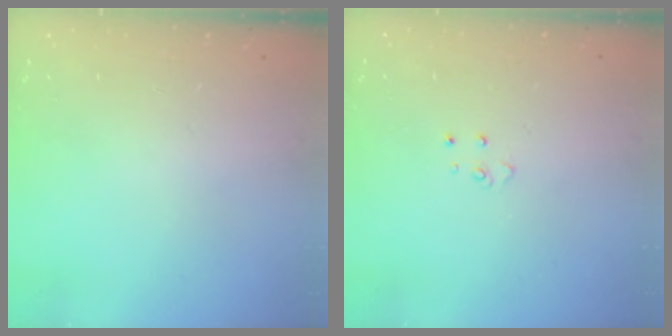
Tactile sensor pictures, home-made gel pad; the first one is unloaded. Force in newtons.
{"total": 4.0, "press": 3.9, "slide": 0.4}